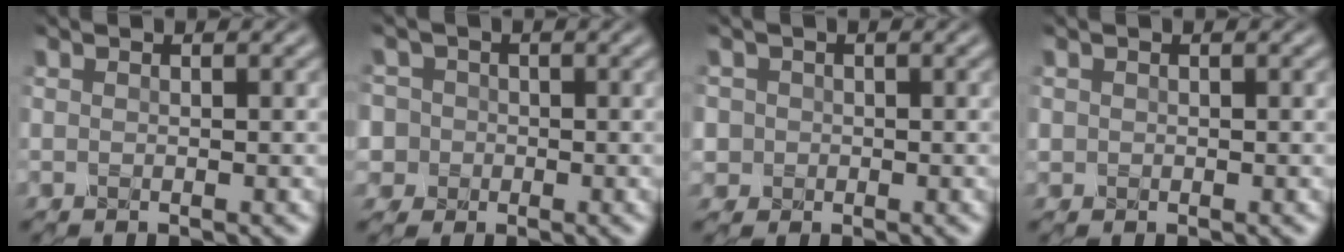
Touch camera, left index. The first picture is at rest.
{"total": 5.9, "force": [-0.2, 5.6, 1.6], "torque": [-0.037, 0.028, -0.031]}
{"total": 2.5, "force": [0.2, 2.4, 0.6], "torque": [0.001, 0.013, -0.006]}
{"total": 0.6, "force": [0.1, 0.6, 0.1], "torque": [0.004, -0.001, 0.000]}